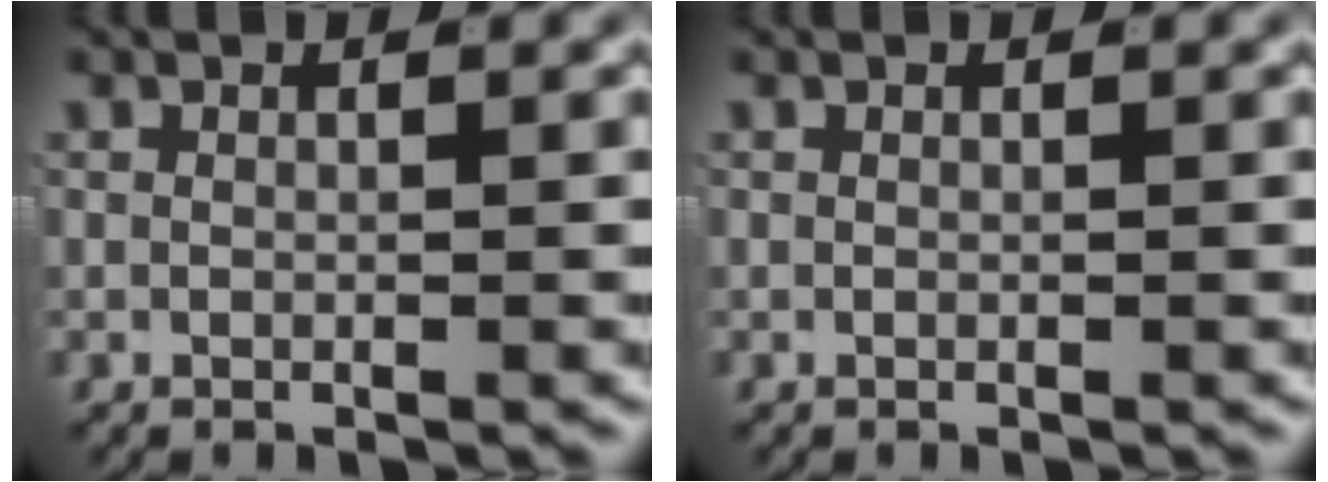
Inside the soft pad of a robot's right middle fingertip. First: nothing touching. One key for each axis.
{"total": 0.0}